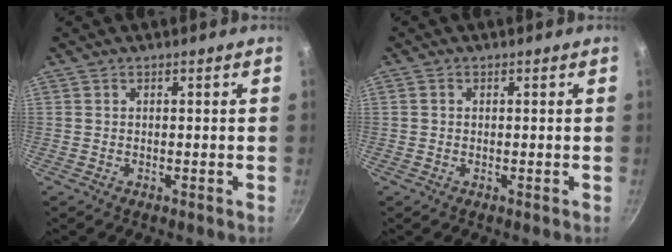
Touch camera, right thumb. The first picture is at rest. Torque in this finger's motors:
{"motor_torque": [-0.14, -0.52, 0.00, 0.20, 0.04]}